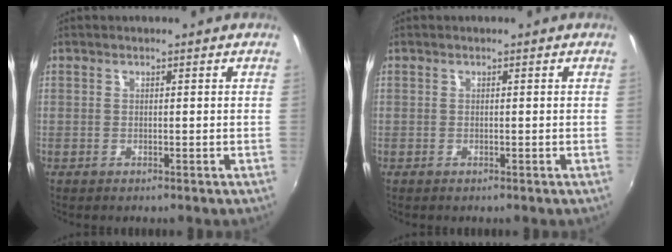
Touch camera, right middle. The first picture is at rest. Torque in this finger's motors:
{"motor_torque": [0.41, -0.80, 0.11, 0.00]}